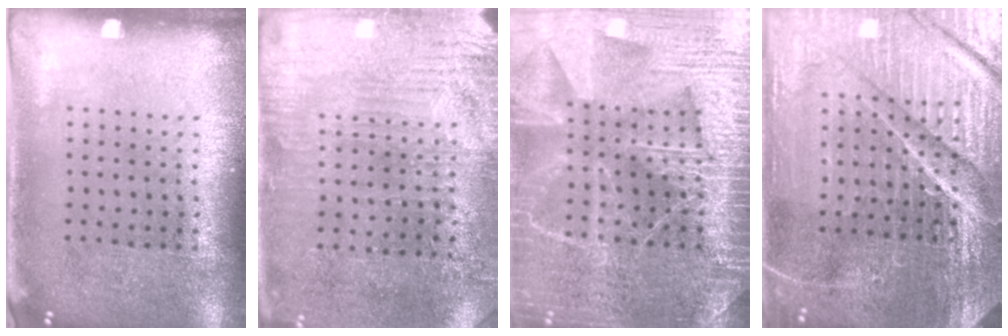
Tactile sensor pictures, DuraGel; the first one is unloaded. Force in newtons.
{"total": 3.2, "press": 3.1, "slide": 0.8}
{"total": 6.3, "press": 6.3, "slide": 0.7}
{"total": 6.0, "press": 5.4, "slide": 2.6}